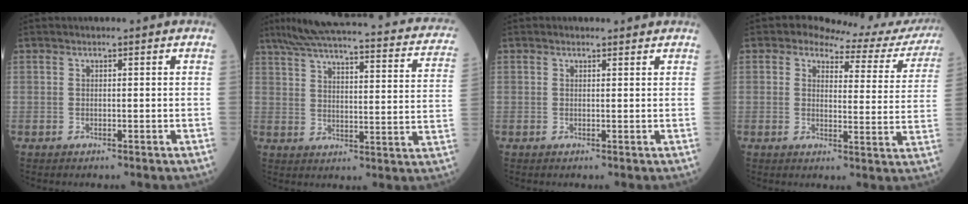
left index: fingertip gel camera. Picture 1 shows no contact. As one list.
[{"total": 28.2, "force": [23.3, 5.2, 15.1], "torque": [-0.223, 0.000, 0.278]}, {"total": 1.0, "force": [0.9, 0.3, 0.1], "torque": [-0.012, 0.000, 0.009]}, {"total": 13.2, "force": [12.0, 4.0, 3.6], "torque": [-0.025, -0.023, 0.113]}]